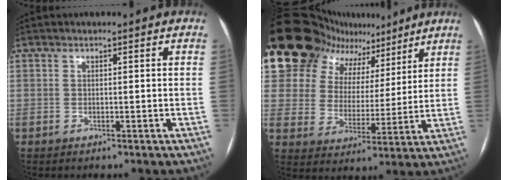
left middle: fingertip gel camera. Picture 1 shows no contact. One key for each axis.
{"total": 19.5, "fx": 15.3, "fy": 10.6, "fz": 5.6, "tx": -0.133, "ty": 0.043, "tz": 0.241}